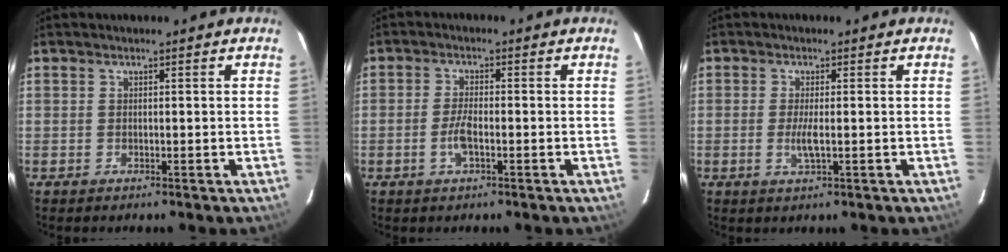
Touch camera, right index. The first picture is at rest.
{"total": 3.3, "force": [-1.2, 1.0, 2.9], "torque": [-0.062, 0.002, -0.023]}
{"total": 2.8, "force": [-0.4, 0.2, 2.8], "torque": [-0.054, -0.005, -0.007]}